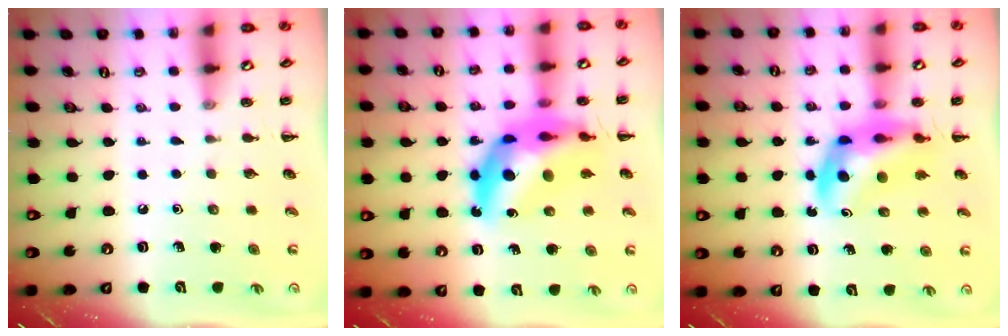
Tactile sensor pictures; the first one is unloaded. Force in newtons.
{"total": 16.7, "press": 16.1, "slide": 4.6}
{"total": 11.4, "press": 10.9, "slide": 3.3}